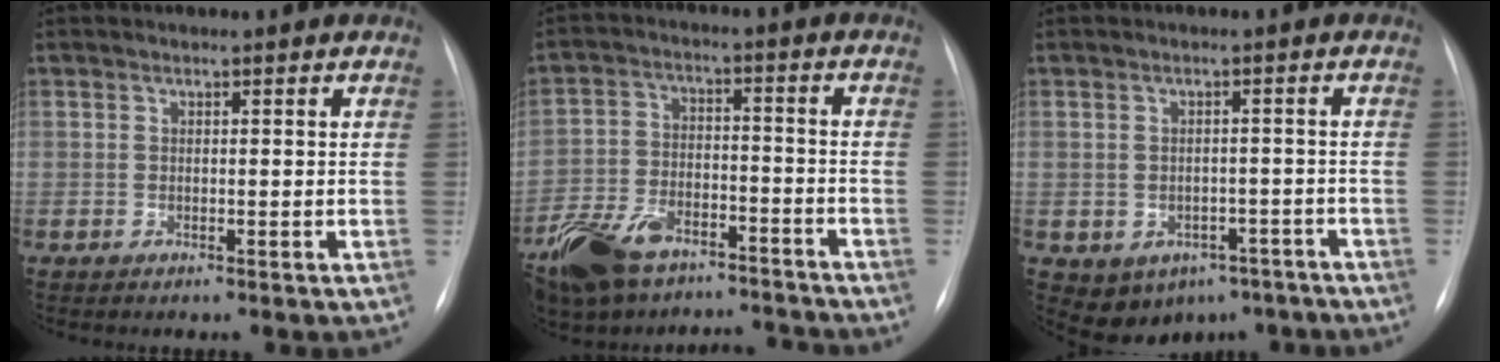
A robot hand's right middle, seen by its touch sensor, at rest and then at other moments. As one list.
[{"total": 18.3, "force": [-14.3, 8.4, 7.8], "torque": [-0.195, 0.008, -0.235]}, {"total": 8.0, "force": [-4.9, 5.8, 2.6], "torque": [-0.030, 0.022, -0.055]}]